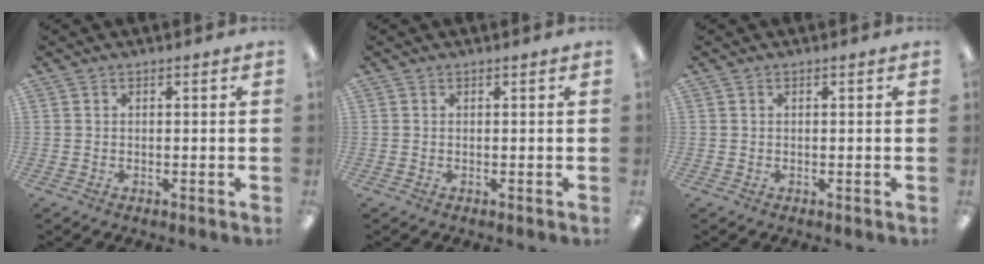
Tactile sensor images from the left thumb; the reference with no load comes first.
{"total": 0.0}
{"total": 0.0}